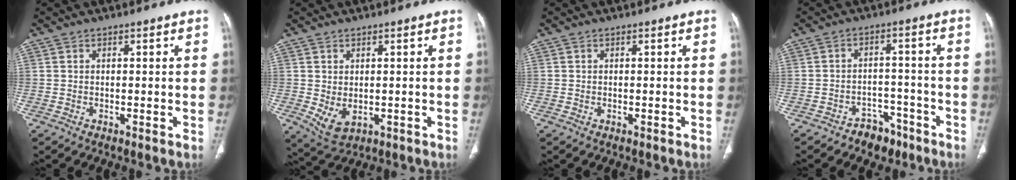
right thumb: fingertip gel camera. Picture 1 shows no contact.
{"total": 5.2, "force": [-0.6, 3.4, 3.9], "torque": [-0.065, -0.009, 0.009]}
{"total": 0.0}
{"total": 6.1, "force": [-4.2, 4.1, 1.5], "torque": [0.003, 0.042, -0.059]}